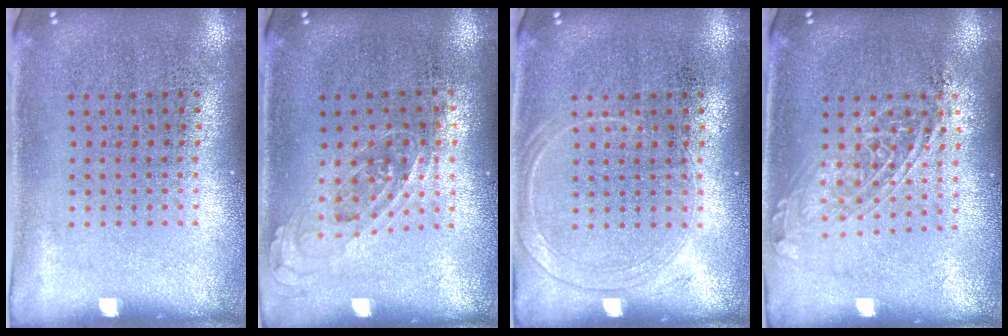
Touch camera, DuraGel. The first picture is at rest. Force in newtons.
{"total": 0.7, "press": 0.6, "slide": 0.3}
{"total": 1.2, "press": 1.2, "slide": 0.2}
{"total": 1.6, "press": 1.3, "slide": 0.9}